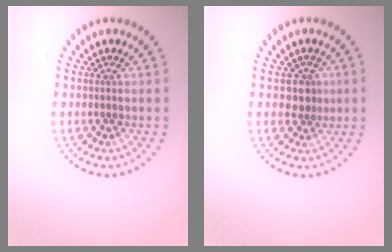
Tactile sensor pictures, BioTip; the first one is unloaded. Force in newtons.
{"total": 2.1, "press": 1.7, "slide": 1.1}